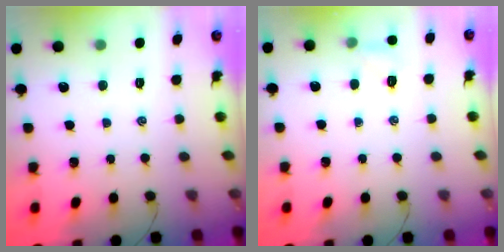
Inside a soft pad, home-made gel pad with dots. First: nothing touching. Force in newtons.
{"total": 6.2, "press": 6.0, "slide": 1.6}